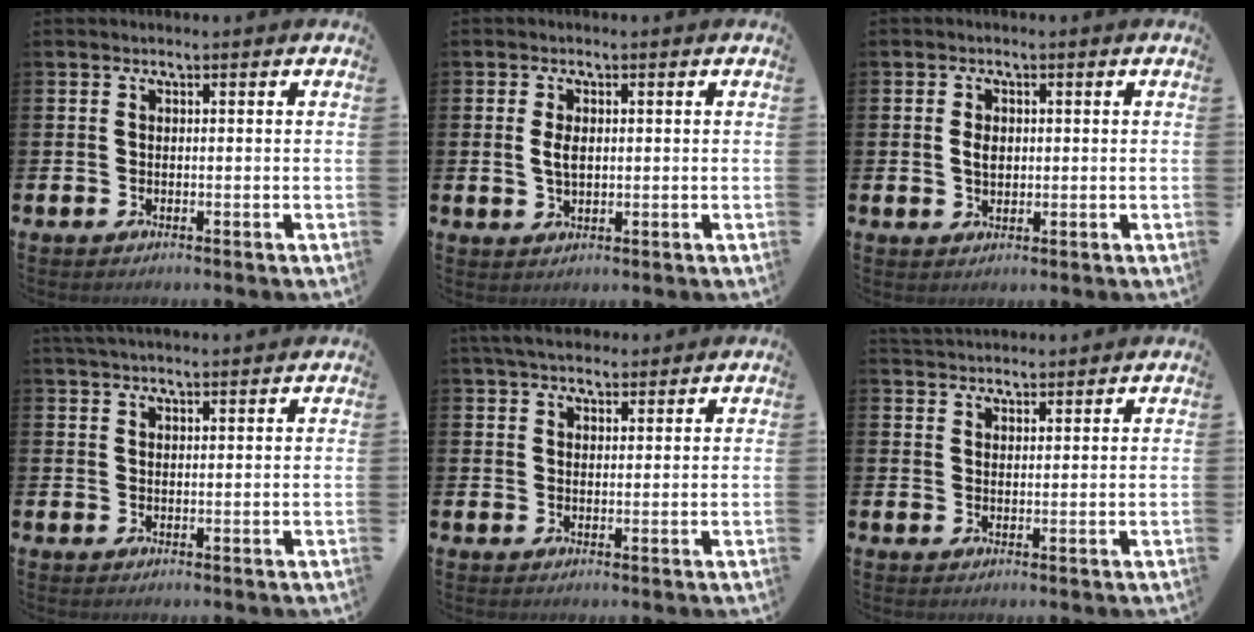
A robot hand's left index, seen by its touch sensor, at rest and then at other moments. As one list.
[{"total": 2.8, "force": [0.6, 1.5, 2.2], "torque": [-0.036, 0.003, 0.007]}, {"total": 2.5, "force": [0.3, 1.7, 1.8], "torque": [-0.019, 0.000, 0.001]}, {"total": 2.6, "force": [2.5, 0.3, 0.6], "torque": [-0.014, -0.007, 0.045]}, {"total": 4.5, "force": [4.0, 1.6, 1.1], "torque": [-0.021, -0.015, 0.074]}, {"total": 3.0, "force": [2.9, 0.6, -0.1], "torque": [-0.002, -0.011, 0.054]}]